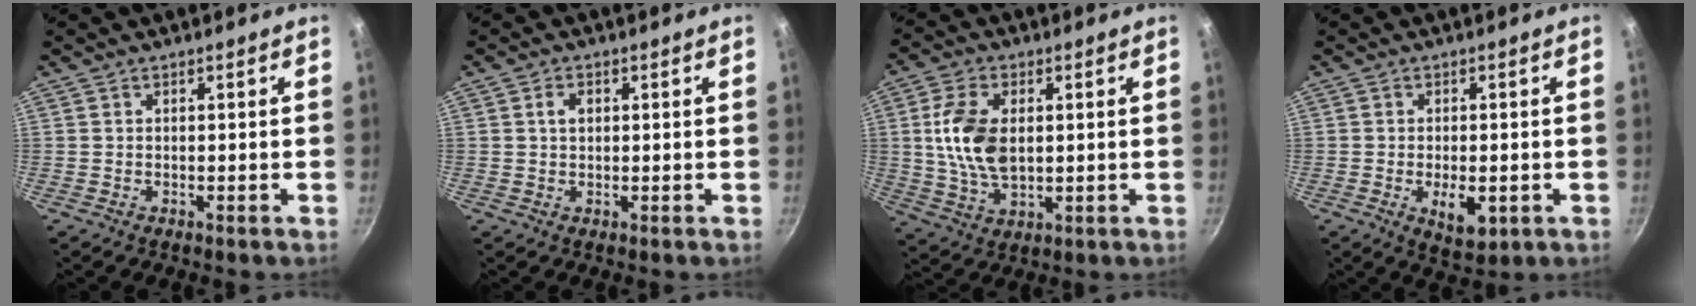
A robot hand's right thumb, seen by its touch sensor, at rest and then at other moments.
{"total": 2.3, "force": [0.5, 1.6, 1.6], "torque": [-0.019, 0.002, 0.009]}
{"total": 11.6, "force": [1.5, 6.8, 9.2], "torque": [-0.171, -0.005, 0.029]}
{"total": 6.7, "force": [-1.7, 3.4, 5.5], "torque": [-0.069, -0.004, -0.015]}